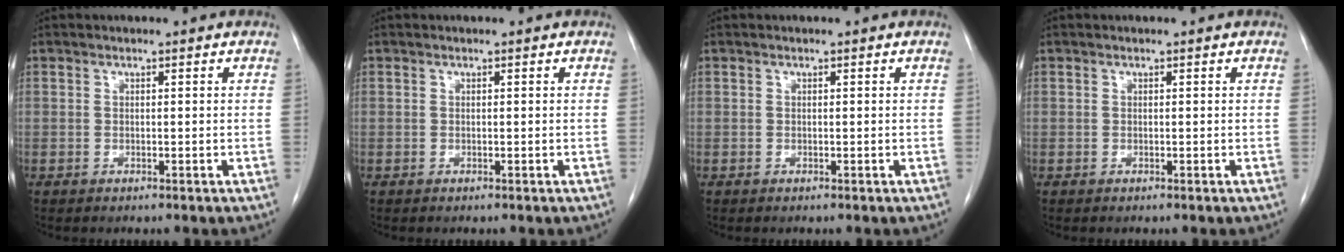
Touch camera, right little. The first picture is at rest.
{"total": 0.0}
{"total": 0.0}
{"total": 0.0}